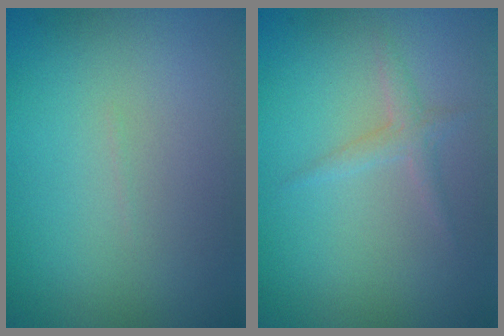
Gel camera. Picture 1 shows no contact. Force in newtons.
{"total": 1.4, "press": 1.4, "slide": 0.0}